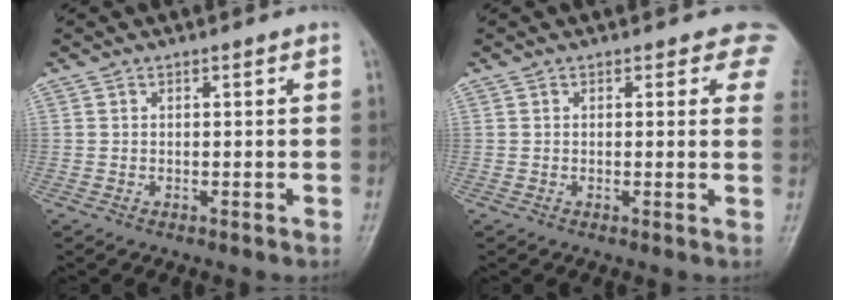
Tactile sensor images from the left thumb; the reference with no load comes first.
{"total": 4.4, "force": [2.9, 2.3, 2.4], "torque": [0.008, -0.009, 0.016]}